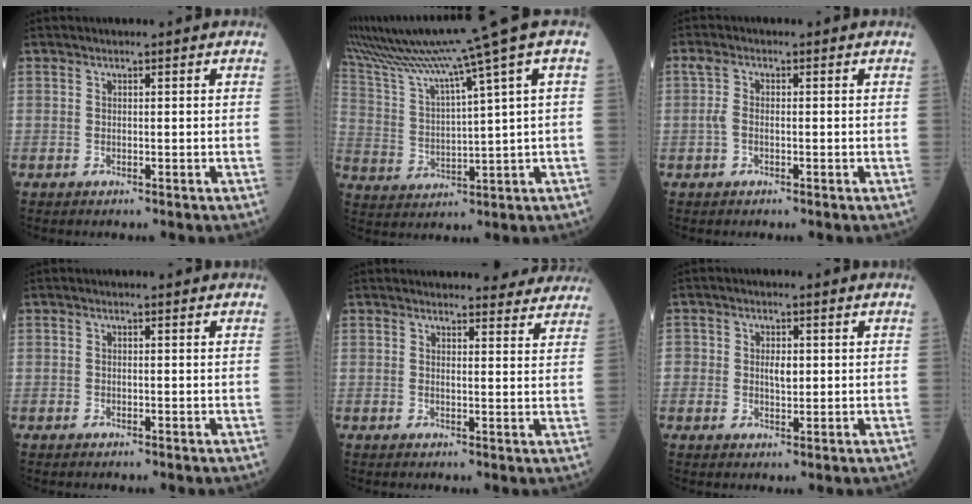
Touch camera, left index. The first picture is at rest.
{"total": 14.7, "force": [11.1, -2.8, 9.2], "torque": [-0.169, -0.005, 0.199]}
{"total": 2.0, "force": [-0.2, 1.0, 1.7], "torque": [-0.046, 0.005, -0.003]}
{"total": 0.0}
{"total": 12.5, "force": [12.0, 2.6, 2.7], "torque": [-0.003, -0.001, 0.125]}
{"total": 2.8, "force": [0.3, 1.9, 2.1], "torque": [-0.030, 0.003, 0.009]}